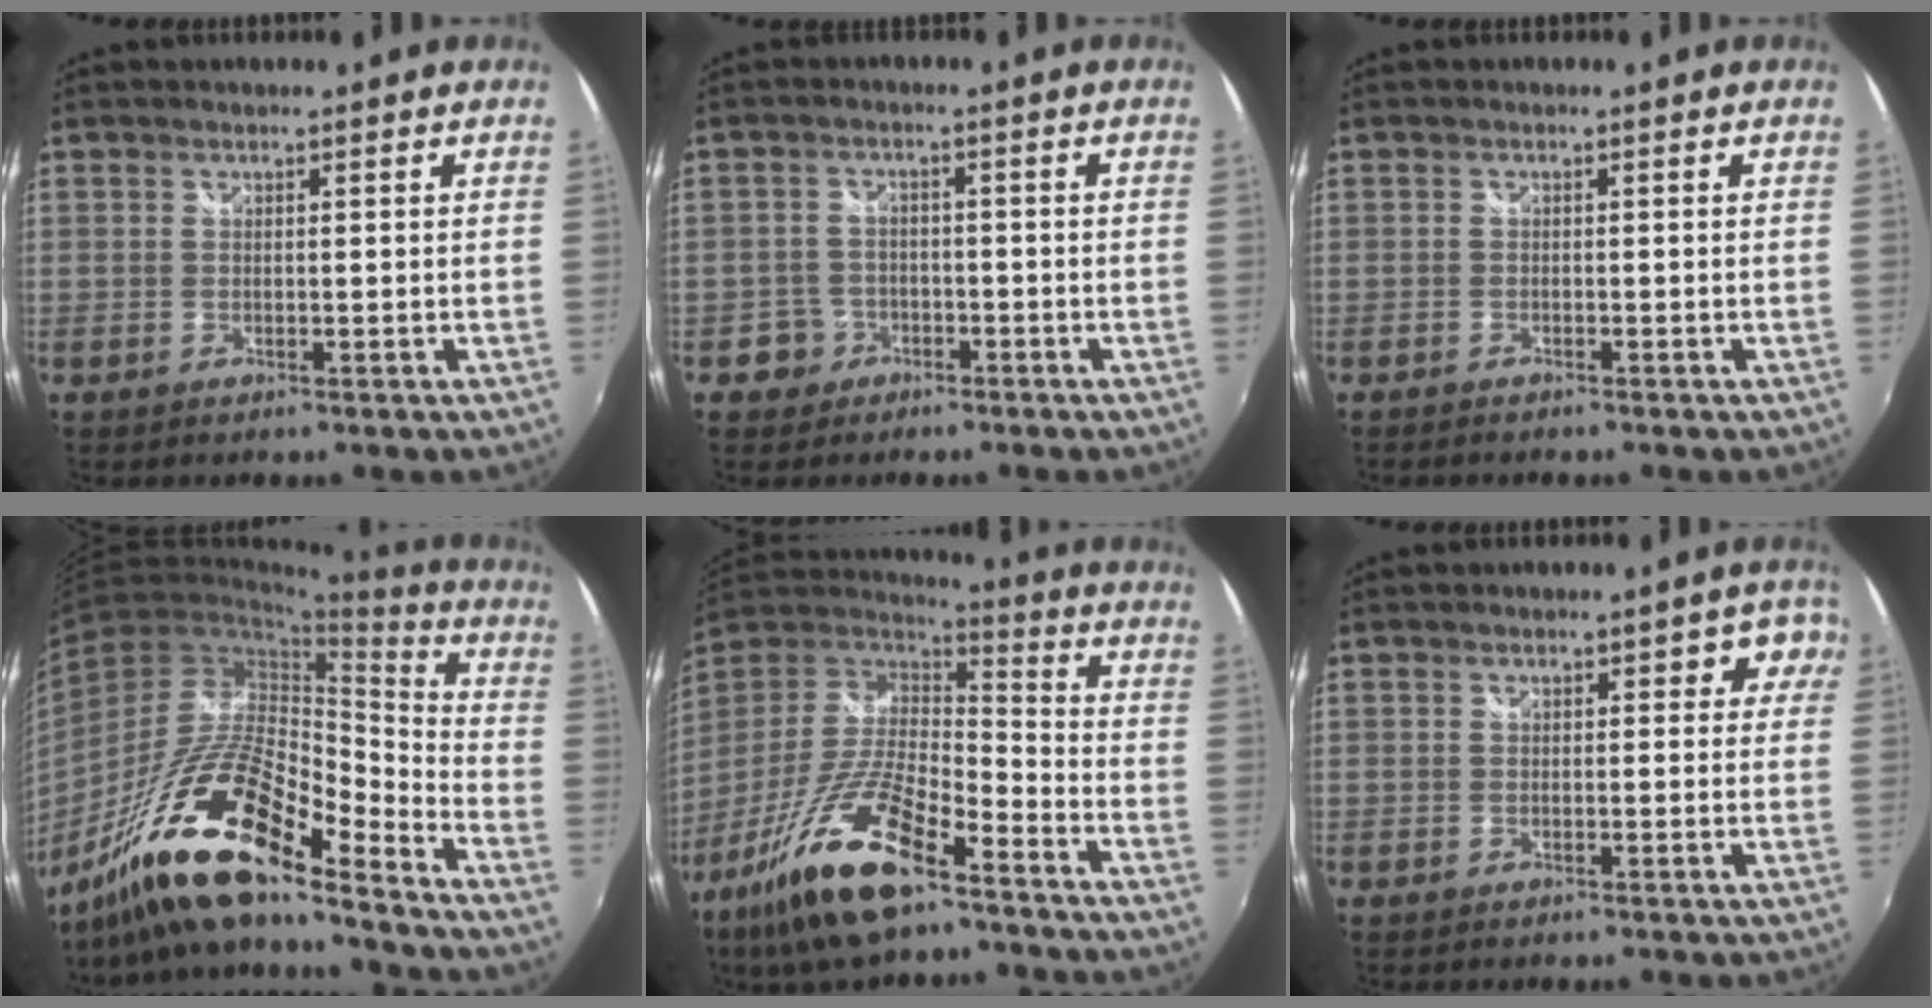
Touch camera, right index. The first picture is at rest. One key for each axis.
{"total": 4.1, "fx": -2.3, "fy": 3.4, "fz": -0.1, "tx": -0.008, "ty": 0.014, "tz": -0.041}
{"total": 1.6, "fx": -1.5, "fy": 0.3, "fz": 0.3, "tx": -0.015, "ty": -0.011, "tz": -0.029}
{"total": 20.6, "fx": -14.5, "fy": 4.6, "fz": 14.0, "tx": -0.254, "ty": -0.013, "tz": -0.283}
{"total": 19.5, "fx": -12.5, "fy": 5.4, "fz": 13.9, "tx": -0.289, "ty": -0.027, "tz": -0.237}
{"total": 4.0, "fx": 1.5, "fy": 2.3, "fz": 2.9, "tx": -0.022, "ty": 0.013, "tz": 0.019}